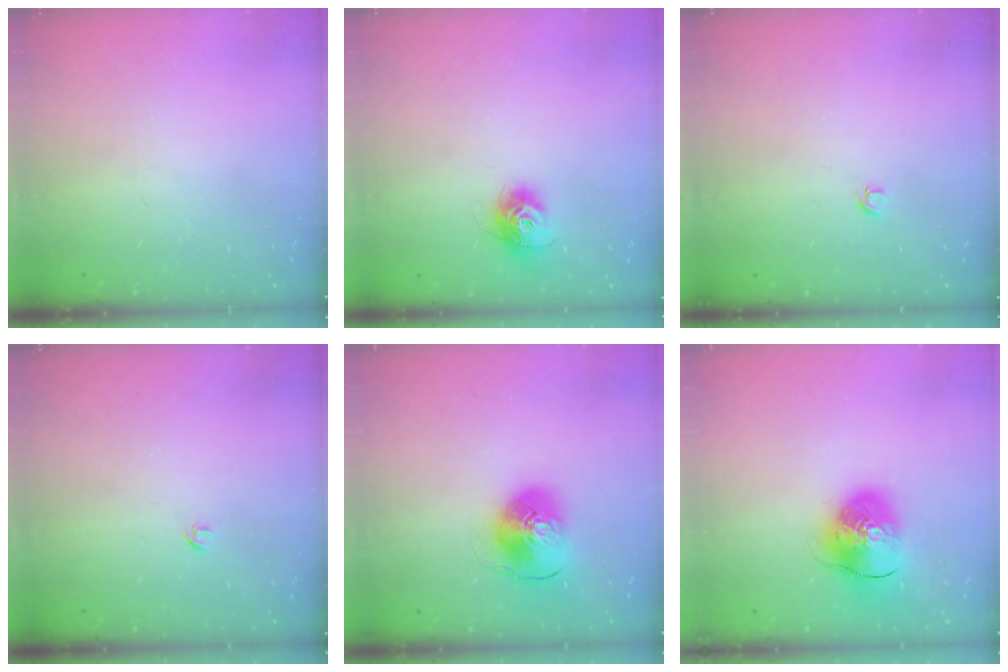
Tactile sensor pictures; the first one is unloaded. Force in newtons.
{"total": 11.0, "press": 11.0, "slide": 0.8}
{"total": 3.9, "press": 3.9, "slide": 0.7}
{"total": 3.4, "press": 3.3, "slide": 0.6}
{"total": 10.2, "press": 10.1, "slide": 1.5}
{"total": 11.8, "press": 11.7, "slide": 1.9}